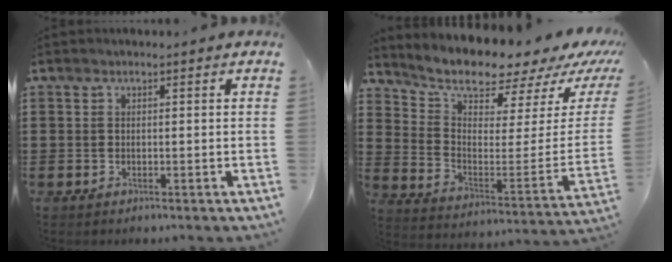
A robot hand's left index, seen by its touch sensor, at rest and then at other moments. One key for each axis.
{"total": 6.8, "fx": 6.4, "fy": 1.3, "fz": 2.0, "tx": -0.055, "ty": -0.073, "tz": 0.103}